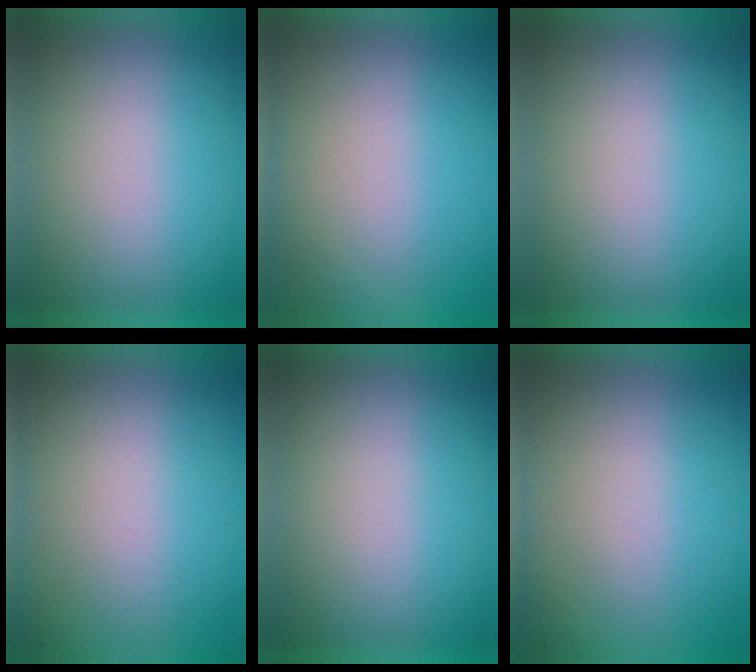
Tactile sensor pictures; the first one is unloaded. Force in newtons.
{"total": 2.8}
{"total": 10.6}
{"total": 5.9}
{"total": 0.0}
{"total": 5.3}